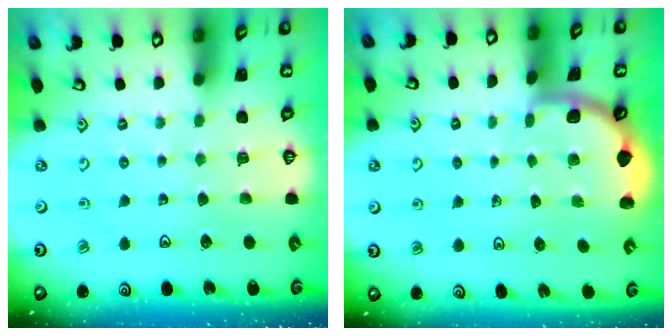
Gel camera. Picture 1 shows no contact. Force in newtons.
{"total": 1.9, "press": 1.9, "slide": 0.0}